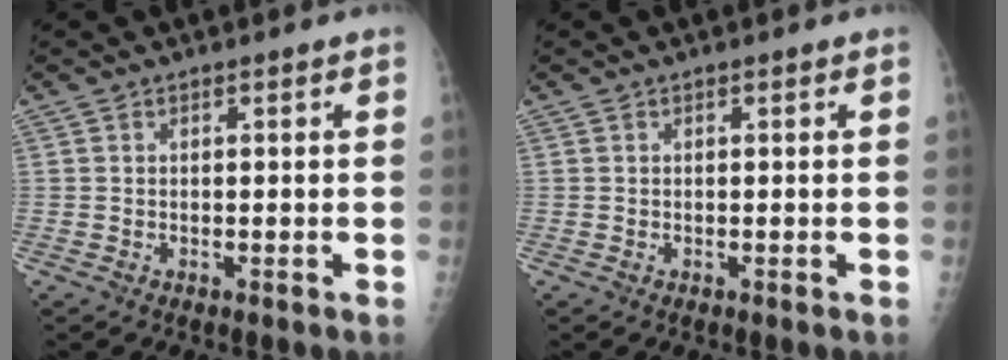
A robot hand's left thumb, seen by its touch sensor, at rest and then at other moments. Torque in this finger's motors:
{"motor_torque": [-0.02, 0.07, -0.15, -0.10, 0.01]}